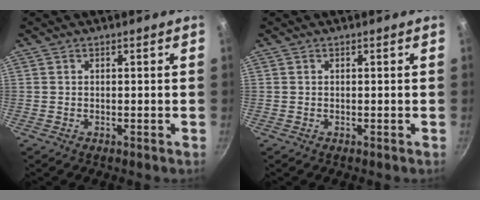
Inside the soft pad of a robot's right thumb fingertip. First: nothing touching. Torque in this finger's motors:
{"motor_torque": [-0.19, 0.14, -0.06, 0.08, 0.00]}